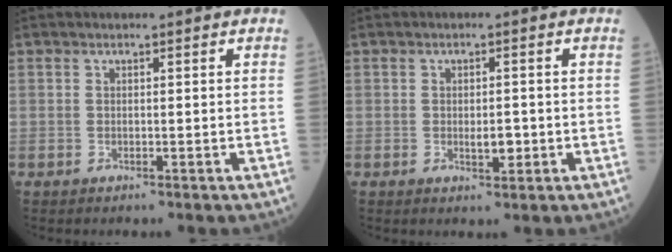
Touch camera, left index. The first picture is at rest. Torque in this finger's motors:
{"motor_torque": [0.54, -0.13, 0.05, 0.04]}